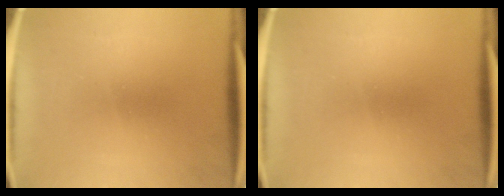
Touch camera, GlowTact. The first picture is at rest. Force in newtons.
{"total": 0.0}